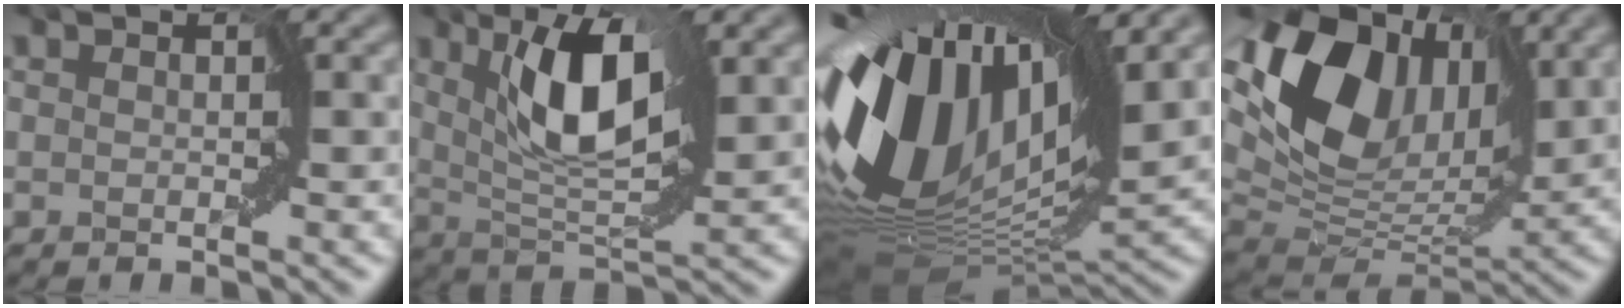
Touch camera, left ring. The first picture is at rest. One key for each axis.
{"total": 7.3, "fx": 2.4, "fy": 2.5, "fz": 6.4, "tx": -0.117, "ty": -0.004, "tz": 0.042}
{"total": 16.0, "fx": 3.8, "fy": 8.5, "fz": 13.0, "tx": -0.279, "ty": 0.019, "tz": 0.045}
{"total": 12.2, "fx": 4.2, "fy": 8.2, "fz": 8.0, "tx": -0.156, "ty": 0.005, "tz": 0.073}